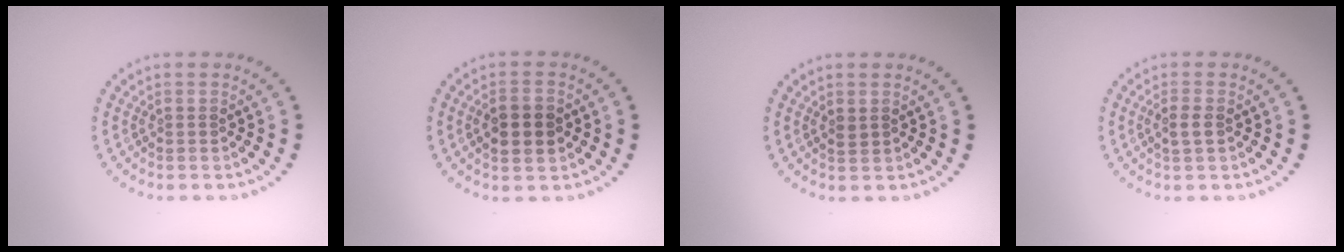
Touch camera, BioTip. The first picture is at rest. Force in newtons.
{"total": 3.2, "press": 3.2, "slide": 0.1}
{"total": 0.9, "press": 0.8, "slide": 0.2}
{"total": 1.4, "press": 1.3, "slide": 0.3}